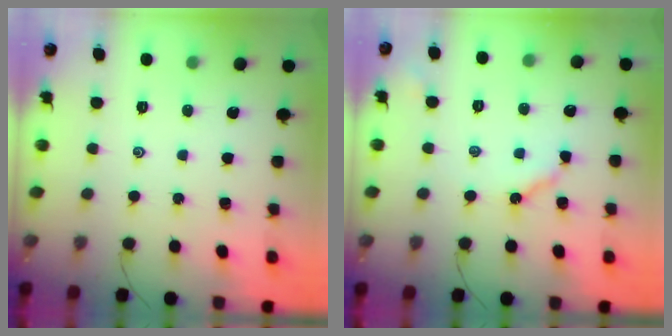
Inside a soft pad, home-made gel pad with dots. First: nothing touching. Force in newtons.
{"total": 5.1, "press": 5.1, "slide": 0.3}